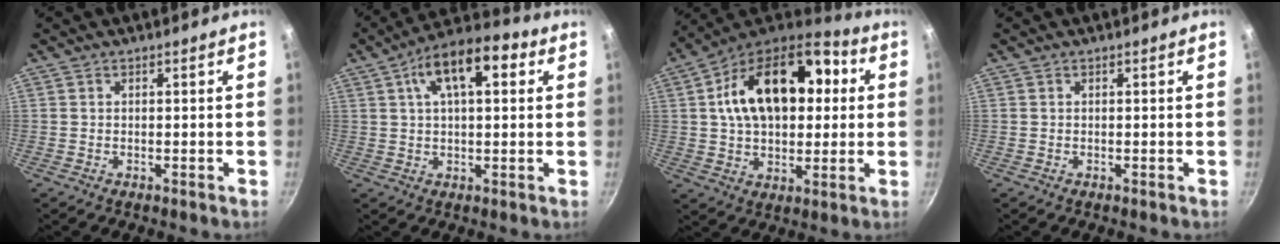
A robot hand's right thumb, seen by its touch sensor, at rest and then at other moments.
{"total": 13.3, "force": [4.4, 6.2, 10.8], "torque": [-0.156, 0.020, 0.061]}
{"total": 23.2, "force": [4.6, 14.5, 17.5], "torque": [-0.270, 0.025, 0.062]}
{"total": 0.0}